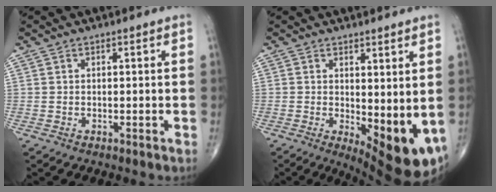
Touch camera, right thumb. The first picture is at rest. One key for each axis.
{"total": 10.5, "fx": -0.8, "fy": 3.7, "fz": 9.8, "tx": -0.122, "ty": -0.027, "tz": 0.001}